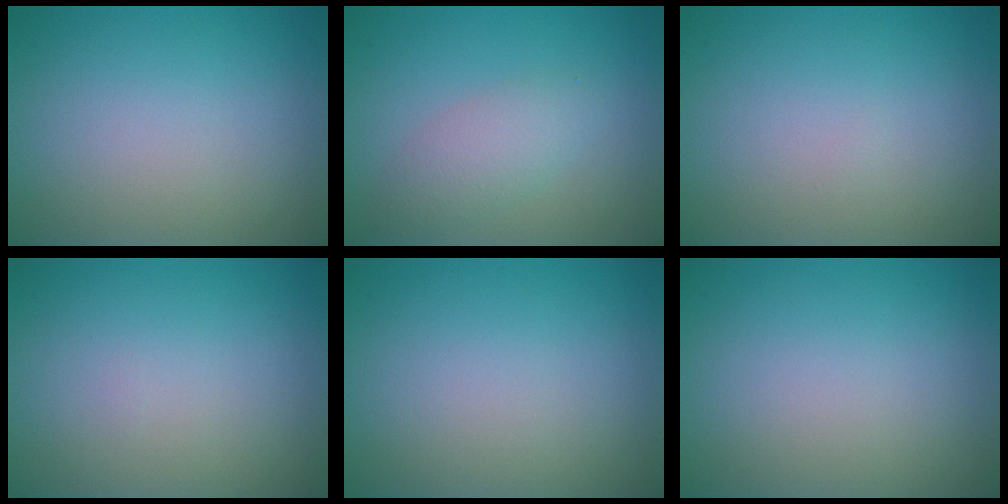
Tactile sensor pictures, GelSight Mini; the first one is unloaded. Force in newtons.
{"total": 2.8, "press": 2.8, "slide": 0.1}
{"total": 0.0}
{"total": 0.0}
{"total": 0.0}
{"total": 0.0}